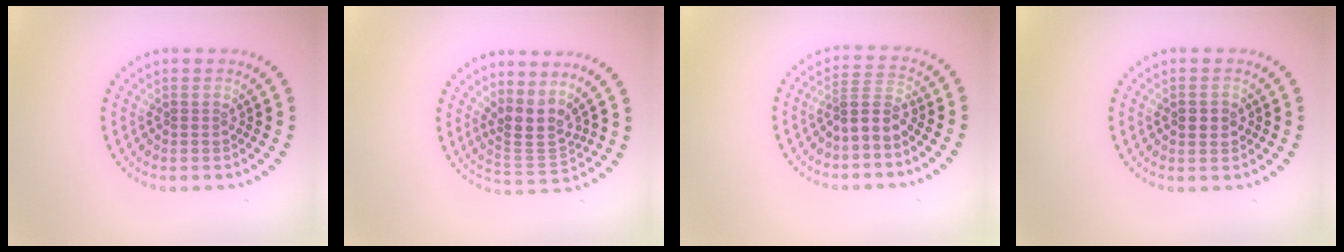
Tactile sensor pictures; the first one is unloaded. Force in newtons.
{"total": 3.3, "press": 2.5, "slide": 2.2}
{"total": 2.4, "press": 1.7, "slide": 1.7}
{"total": 2.0, "press": 2.0, "slide": 0.2}